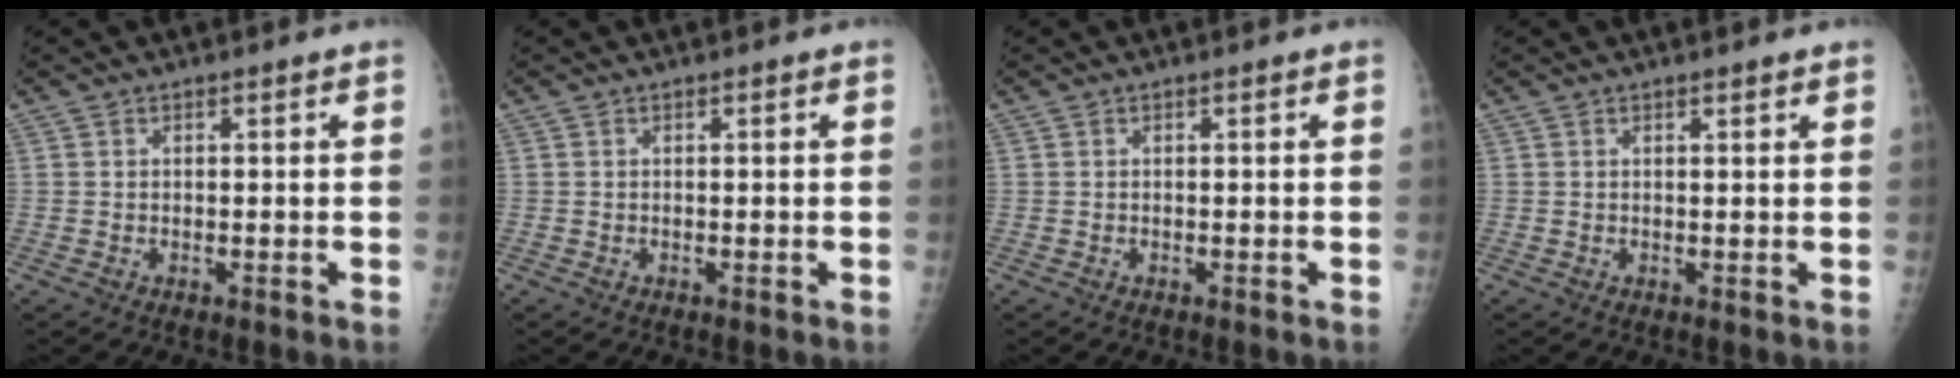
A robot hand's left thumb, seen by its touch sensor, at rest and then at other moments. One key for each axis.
{"total": 0.0}
{"total": 0.0}
{"total": 1.1, "fx": 0.9, "fy": 0.1, "fz": 0.7, "tx": -0.006, "ty": -0.001, "tz": 0.014}